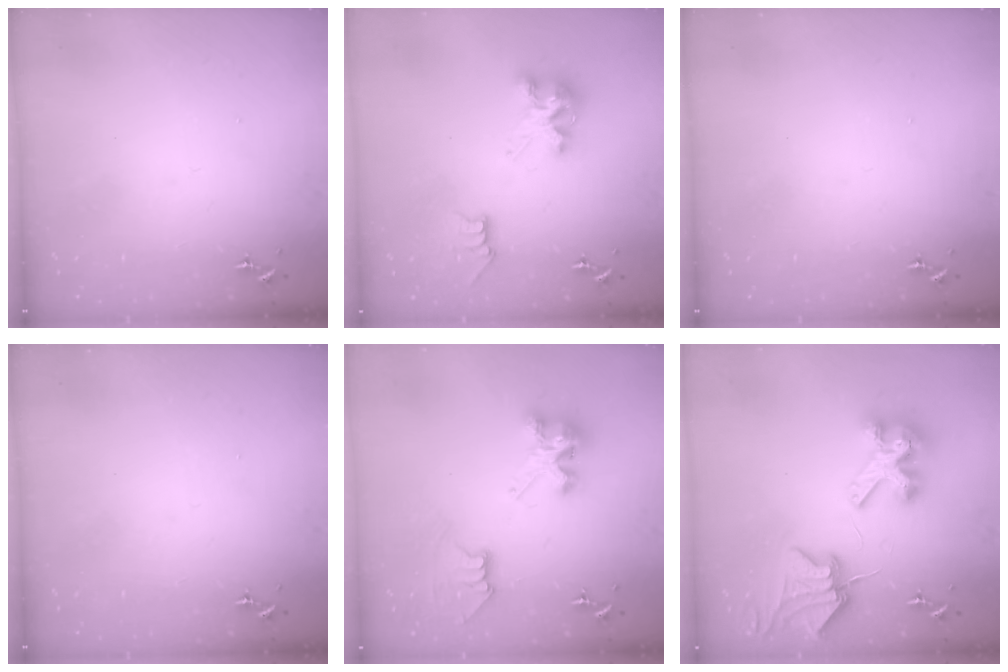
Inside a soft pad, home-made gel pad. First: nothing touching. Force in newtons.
{"total": 8.3, "press": 8.3, "slide": 0.3}
{"total": 0.0}
{"total": 0.0}
{"total": 8.3, "press": 8.3, "slide": 0.1}
{"total": 11.3, "press": 11.2, "slide": 1.3}